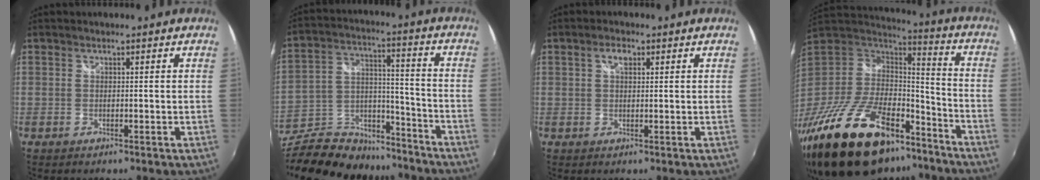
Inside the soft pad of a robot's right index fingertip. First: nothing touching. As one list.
[{"total": 26.9, "force": [-21.1, 12.1, 11.5], "torque": [-0.258, 0.030, -0.316]}, {"total": 2.3, "force": [0.9, 1.2, 1.7], "torque": [-0.029, 0.006, 0.015]}, {"total": 33.4, "force": [-22.4, 15.4, 19.4], "torque": [-0.380, -0.010, -0.340]}]